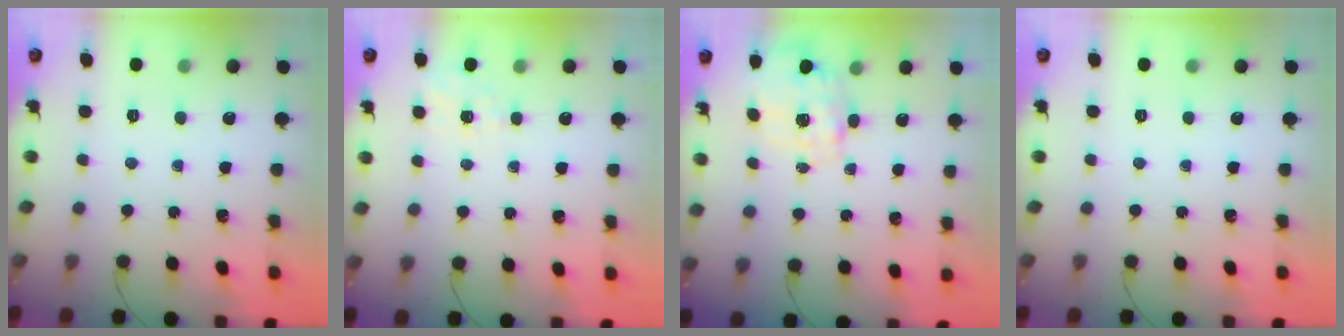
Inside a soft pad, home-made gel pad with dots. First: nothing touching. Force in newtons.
{"total": 1.5, "press": 0.3, "slide": 1.5}
{"total": 2.9, "press": 2.7, "slide": 0.9}
{"total": 0.0}